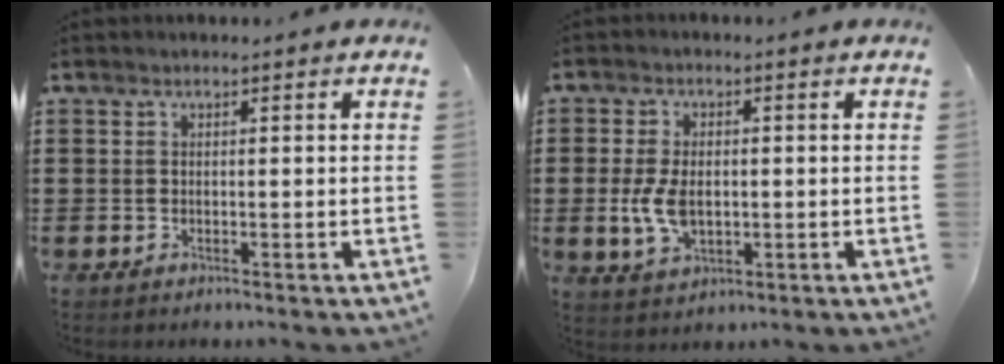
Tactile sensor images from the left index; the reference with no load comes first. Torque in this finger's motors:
{"motor_torque": [1.07, 0.58, 0.54, 0.08]}